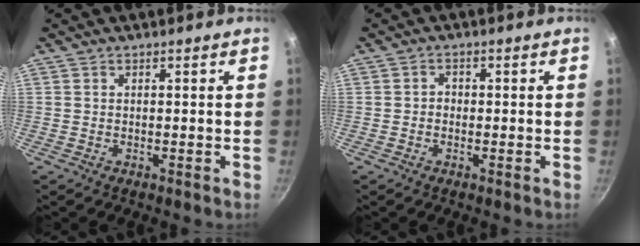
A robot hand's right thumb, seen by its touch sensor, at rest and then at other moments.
{"total": 1.6, "force": [-0.3, 1.4, 0.8], "torque": [-0.010, 0.006, -0.008]}